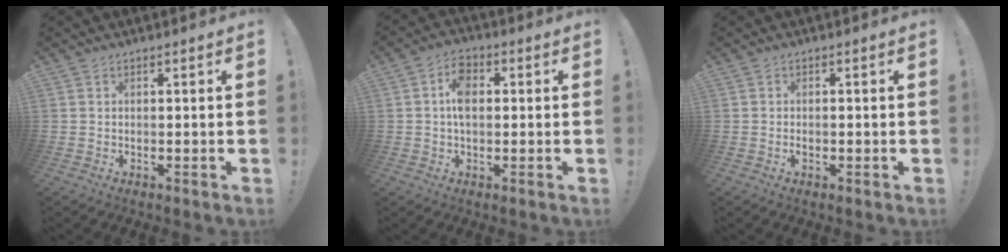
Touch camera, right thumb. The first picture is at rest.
{"total": 7.2, "force": [0.8, 4.5, 5.5], "torque": [-0.081, 0.008, 0.014]}
{"total": 0.9, "force": [-0.7, 0.2, 0.6], "torque": [-0.008, -0.001, -0.014]}